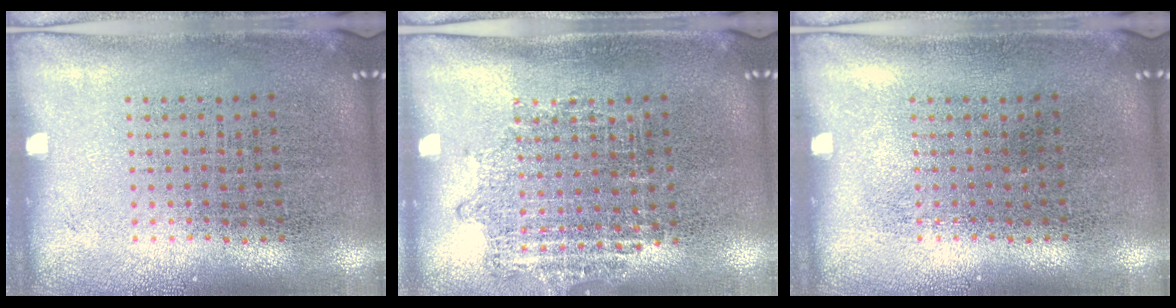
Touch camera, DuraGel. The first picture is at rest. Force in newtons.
{"total": 0.9, "press": 0.9, "slide": 0.2}
{"total": 0.0}